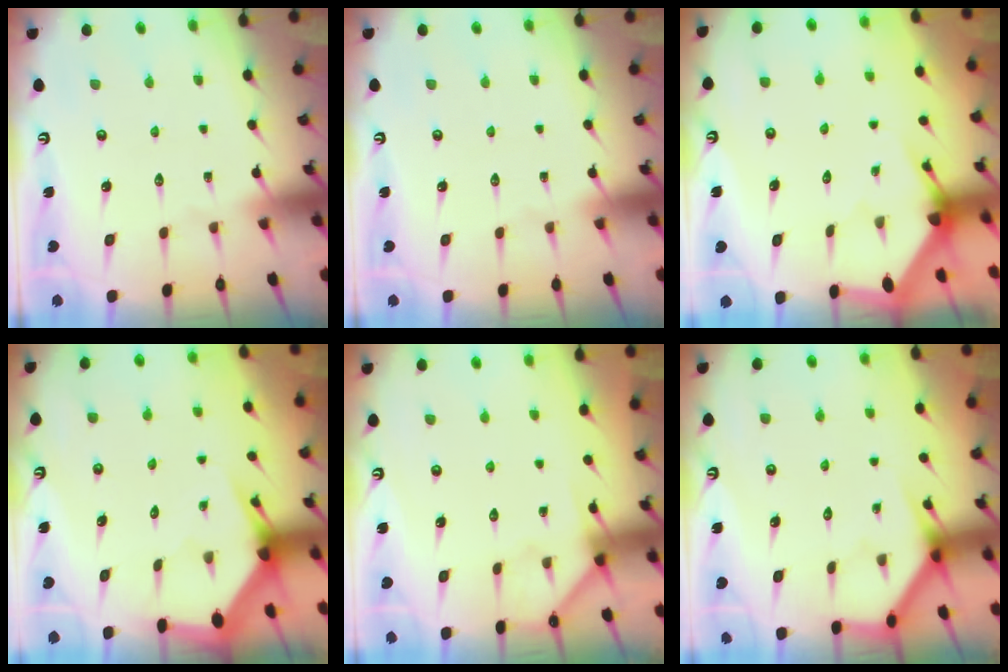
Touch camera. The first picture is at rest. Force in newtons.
{"total": 0.0}
{"total": 3.0, "press": 3.0, "slide": 0.2}
{"total": 3.3, "press": 3.2, "slide": 0.5}
{"total": 3.8, "press": 3.7, "slide": 0.4}
{"total": 3.8, "press": 3.8, "slide": 0.3}